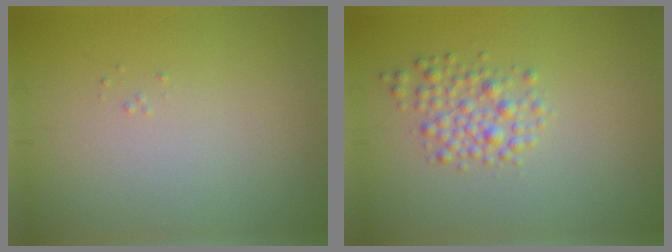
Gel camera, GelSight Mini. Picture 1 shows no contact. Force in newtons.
{"total": 2.6, "press": 2.6, "slide": 0.1}